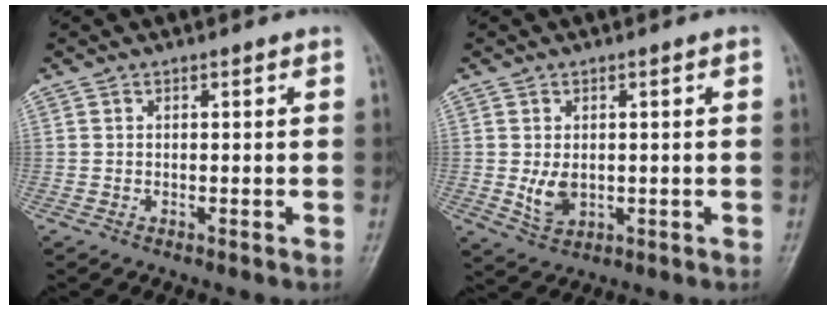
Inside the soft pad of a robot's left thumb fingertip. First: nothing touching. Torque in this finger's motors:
{"motor_torque": [0.65, 0.66, 0.51, 0.13, 0.02]}